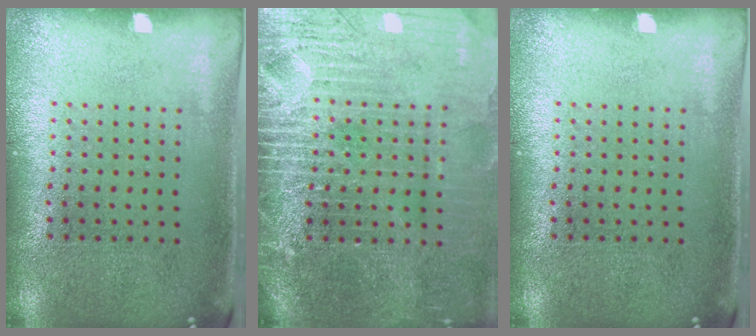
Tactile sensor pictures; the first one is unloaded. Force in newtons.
{"total": 4.3, "press": 3.7, "slide": 2.1}
{"total": 0.0}